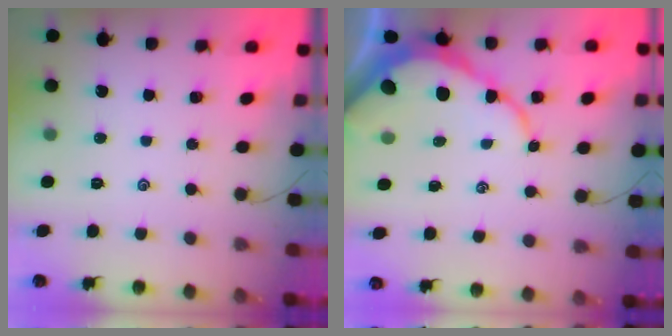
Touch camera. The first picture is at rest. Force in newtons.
{"total": 10.7, "press": 10.7, "slide": 1.2}